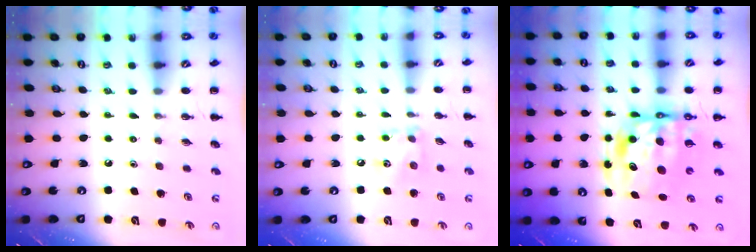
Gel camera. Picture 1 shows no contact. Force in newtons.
{"total": 5.9, "press": 5.9, "slide": 0.3}
{"total": 12.9, "press": 12.4, "slide": 3.5}